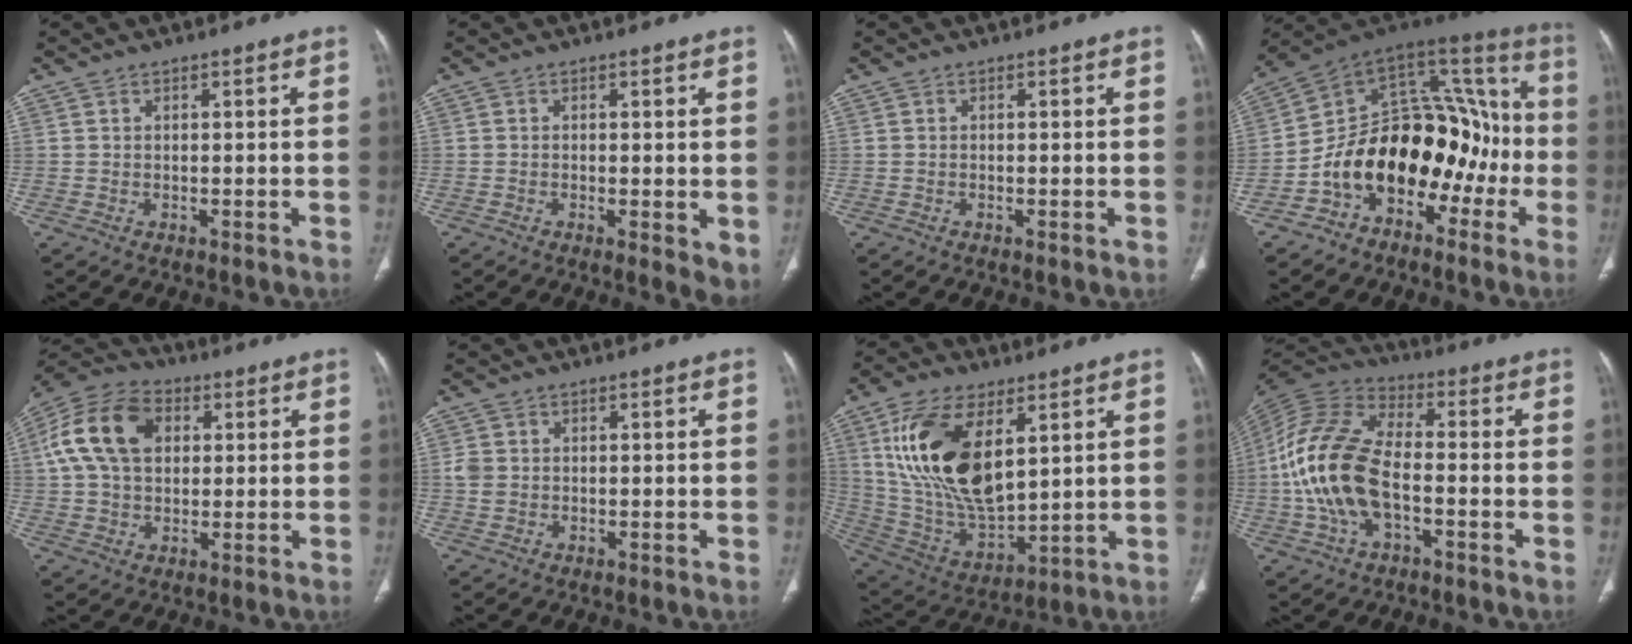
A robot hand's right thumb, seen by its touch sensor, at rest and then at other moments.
{"total": 4.2, "force": [-0.5, 1.5, 3.9], "torque": [-0.053, -0.012, -0.011]}
{"total": 0.0}
{"total": 22.0, "force": [-7.0, 14.4, 15.1], "torque": [-0.178, 0.112, -0.113]}
{"total": 14.9, "force": [3.3, 10.4, 10.3], "torque": [-0.183, 0.019, 0.050]}
{"total": 2.4, "force": [0.1, 2.0, 1.2], "torque": [-0.025, 0.003, 0.004]}
{"total": 21.4, "force": [7.1, 10.9, 17.0], "torque": [-0.310, -0.030, 0.143]}
{"total": 16.5, "force": [-3.1, 9.0, 13.5], "torque": [-0.281, 0.031, -0.063]}